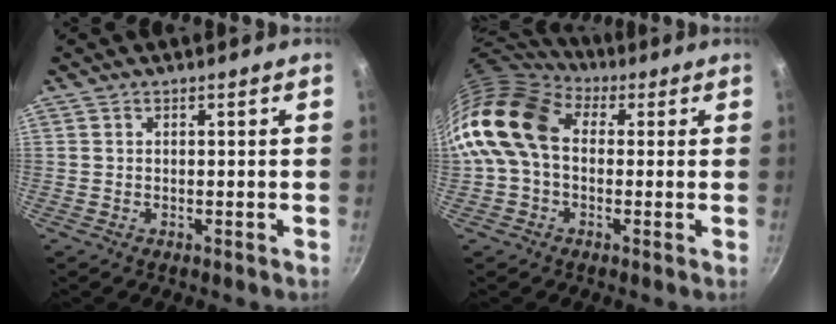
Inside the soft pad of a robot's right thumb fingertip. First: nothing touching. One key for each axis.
{"total": 14.5, "fx": 1.3, "fy": 10.6, "fz": 9.8, "tx": -0.167, "ty": 0.023, "tz": 0.004}